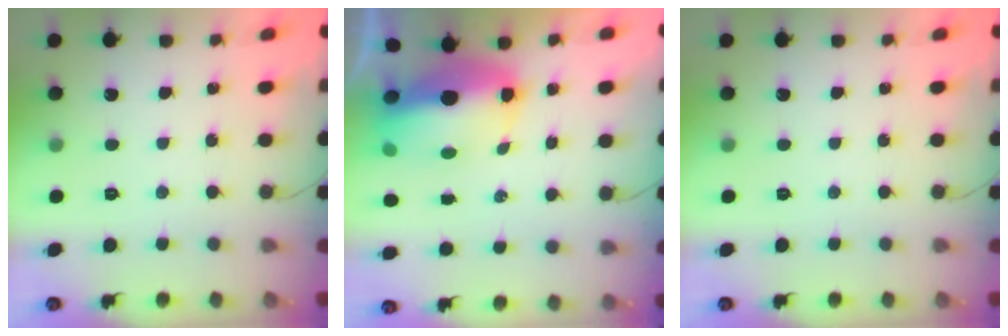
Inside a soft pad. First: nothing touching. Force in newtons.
{"total": 10.2, "press": 10.0, "slide": 2.2}
{"total": 0.0}